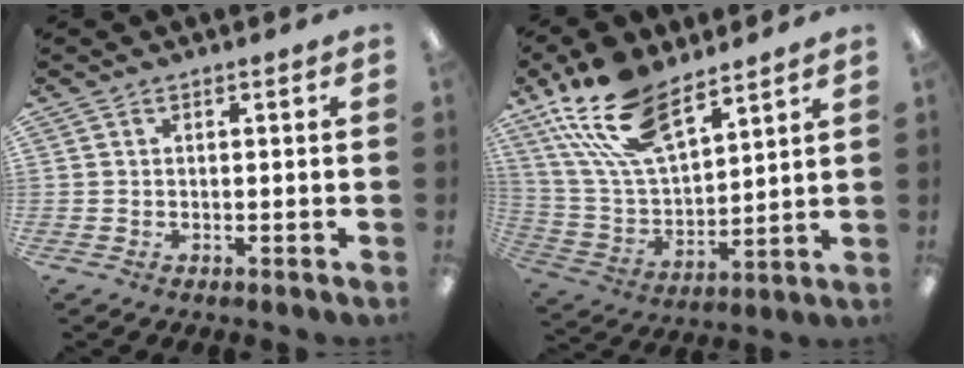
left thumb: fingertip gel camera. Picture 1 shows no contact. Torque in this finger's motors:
{"motor_torque": [0.48, 0.01, 1.46, -1.31, 0.50]}